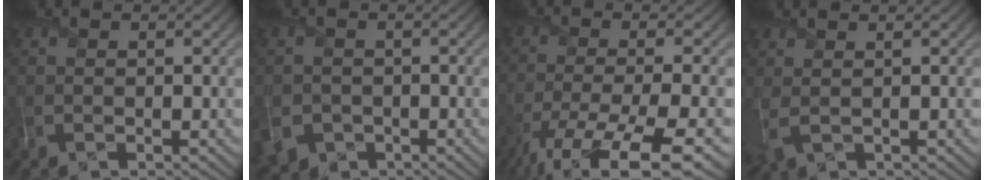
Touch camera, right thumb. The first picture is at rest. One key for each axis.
{"total": 6.5, "fx": -2.8, "fy": 5.5, "fz": 2.1, "tx": -0.054, "ty": -0.028, "tz": -0.055}
{"total": 12.3, "fx": -8.0, "fy": 3.1, "fz": 8.8, "tx": -0.172, "ty": -0.018, "tz": -0.132}
{"total": 3.1, "fx": 0.7, "fy": 1.2, "fz": 2.7, "tx": -0.071, "ty": 0.004, "tz": 0.017}